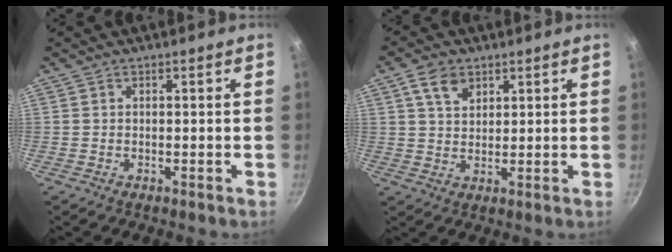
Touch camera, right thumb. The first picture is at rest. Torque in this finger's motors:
{"motor_torque": [-0.28, 0.44, -0.33, 0.16, 0.12]}